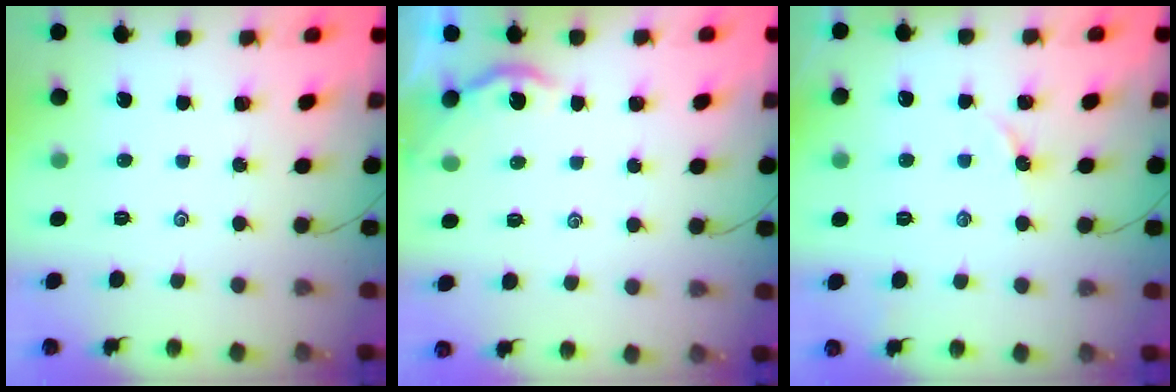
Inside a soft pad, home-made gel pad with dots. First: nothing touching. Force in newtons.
{"total": 2.2, "press": 2.2, "slide": 0.2}
{"total": 2.7, "press": 2.6, "slide": 0.5}